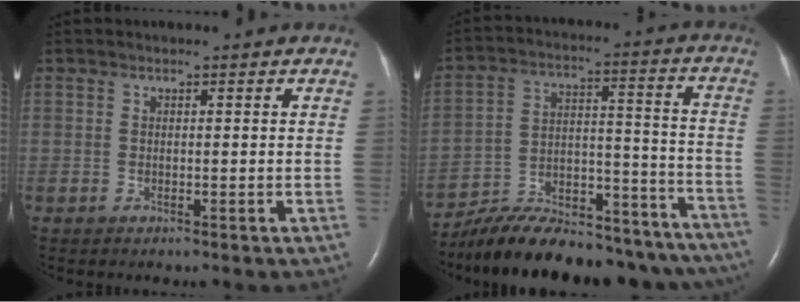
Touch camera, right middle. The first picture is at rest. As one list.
[{"total": 28.1, "force": [-24.9, 7.8, 10.5], "torque": [-0.139, 0.017, -0.352]}]